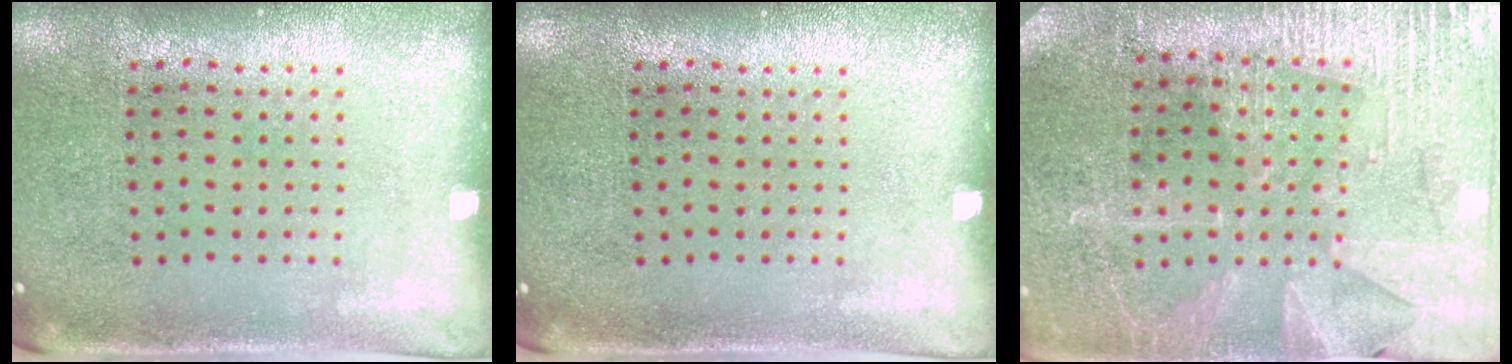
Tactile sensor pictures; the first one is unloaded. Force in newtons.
{"total": 0.0}
{"total": 3.1, "press": 3.0, "slide": 0.5}